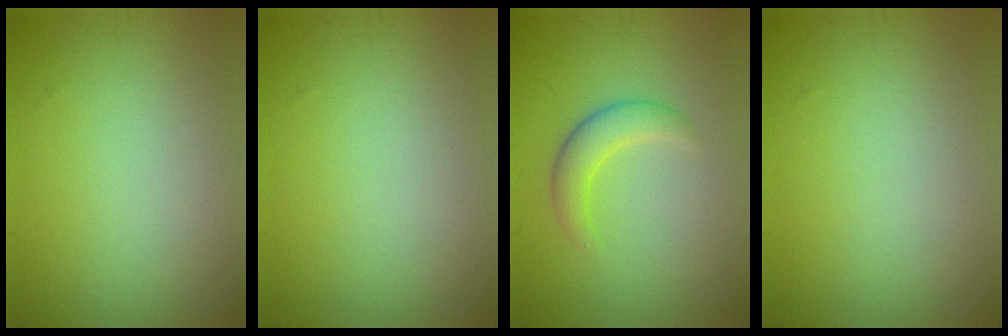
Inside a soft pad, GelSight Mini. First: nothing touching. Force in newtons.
{"total": 0.0}
{"total": 2.6, "press": 2.6, "slide": 0.2}
{"total": 0.0}